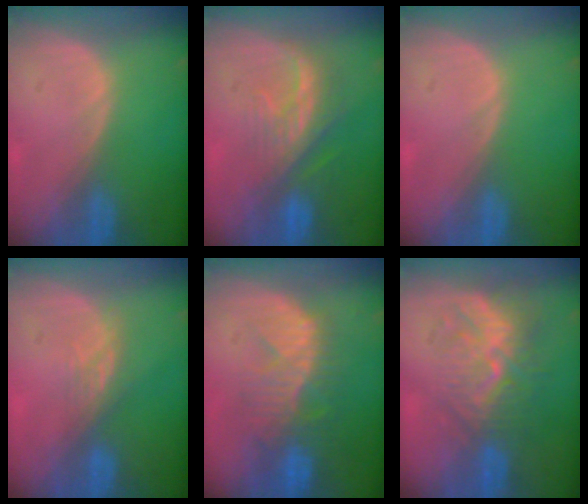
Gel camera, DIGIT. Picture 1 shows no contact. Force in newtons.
{"total": 8.1, "press": 7.4, "slide": 3.3}
{"total": 0.0}
{"total": 3.0, "press": 2.6, "slide": 1.5}
{"total": 10.1, "press": 8.8, "slide": 4.8}
{"total": 10.0, "press": 8.6, "slide": 4.9}